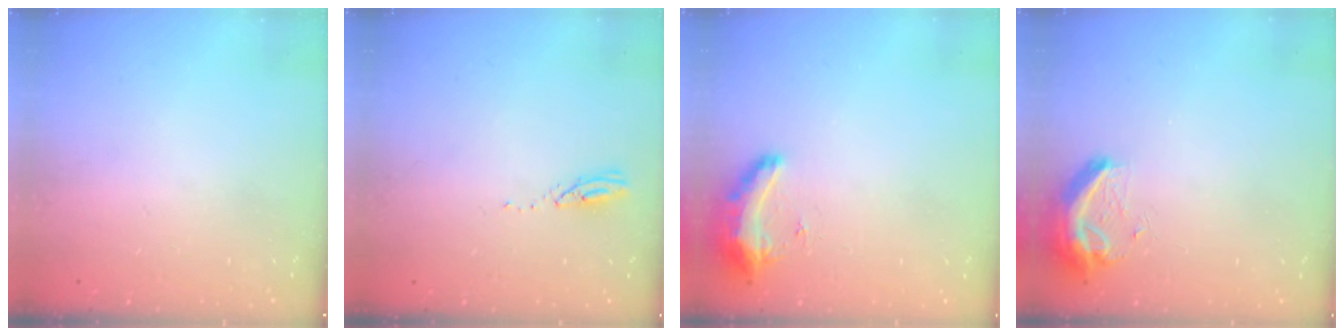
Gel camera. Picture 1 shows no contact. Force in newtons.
{"total": 3.2, "press": 3.2, "slide": 0.2}
{"total": 8.8, "press": 8.8, "slide": 0.7}
{"total": 9.2, "press": 9.1, "slide": 1.1}